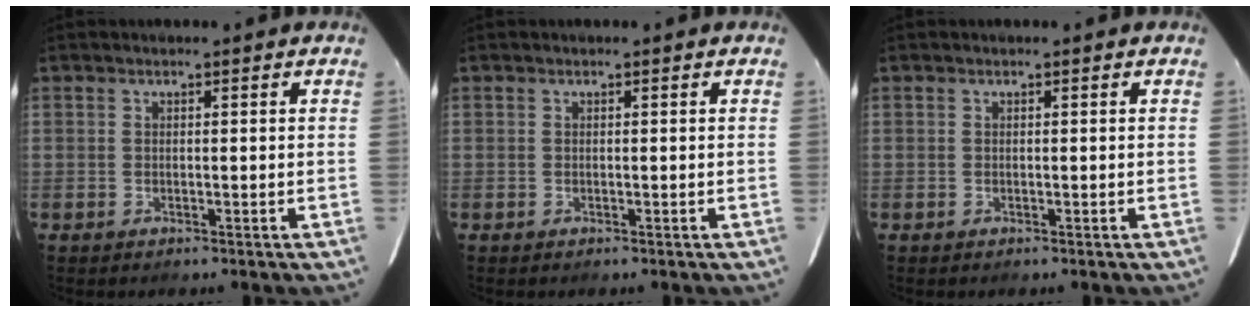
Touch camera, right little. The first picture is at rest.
{"total": 0.0}
{"total": 0.0}